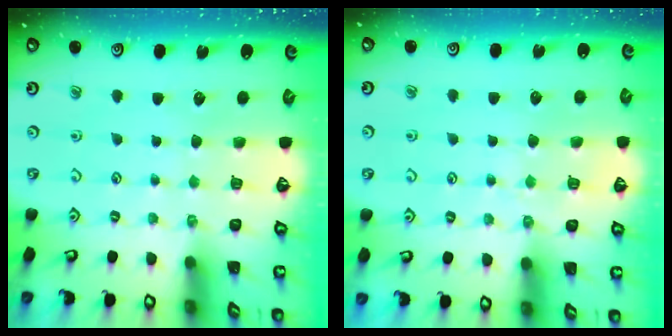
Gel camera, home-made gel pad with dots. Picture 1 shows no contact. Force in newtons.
{"total": 4.1, "press": 4.1, "slide": 0.4}